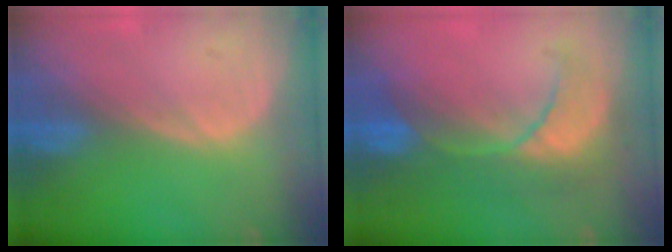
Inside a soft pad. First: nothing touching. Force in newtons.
{"total": 8.4, "press": 8.3, "slide": 1.3}